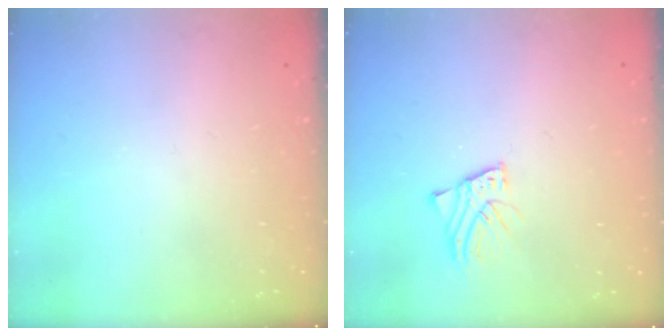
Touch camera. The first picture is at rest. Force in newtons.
{"total": 2.6, "press": 2.6, "slide": 0.1}